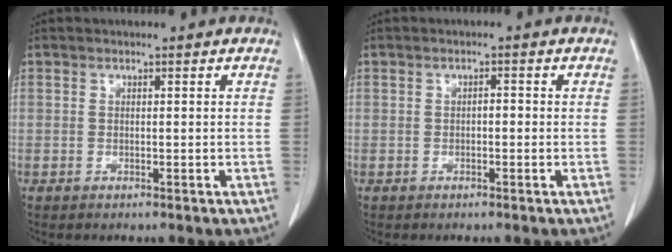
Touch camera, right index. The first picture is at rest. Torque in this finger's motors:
{"motor_torque": [0.18, -0.08, 0.09, 0.03]}